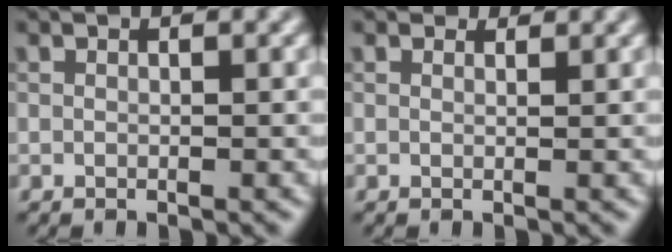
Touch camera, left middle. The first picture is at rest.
{"total": 1.4, "force": [1.2, 0.7, 0.3], "torque": [-0.009, 0.000, 0.001]}